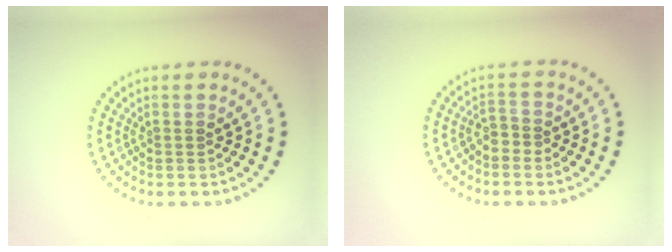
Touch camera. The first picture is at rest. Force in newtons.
{"total": 1.5, "press": 1.2, "slide": 0.9}